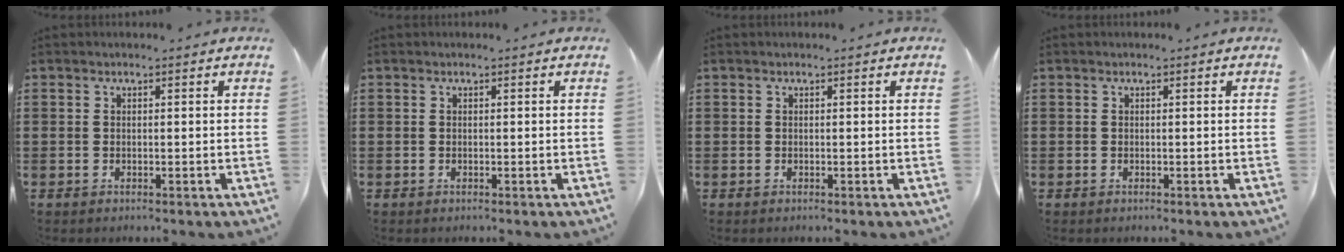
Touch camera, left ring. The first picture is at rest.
{"total": 0.0}
{"total": 0.0}
{"total": 0.0}